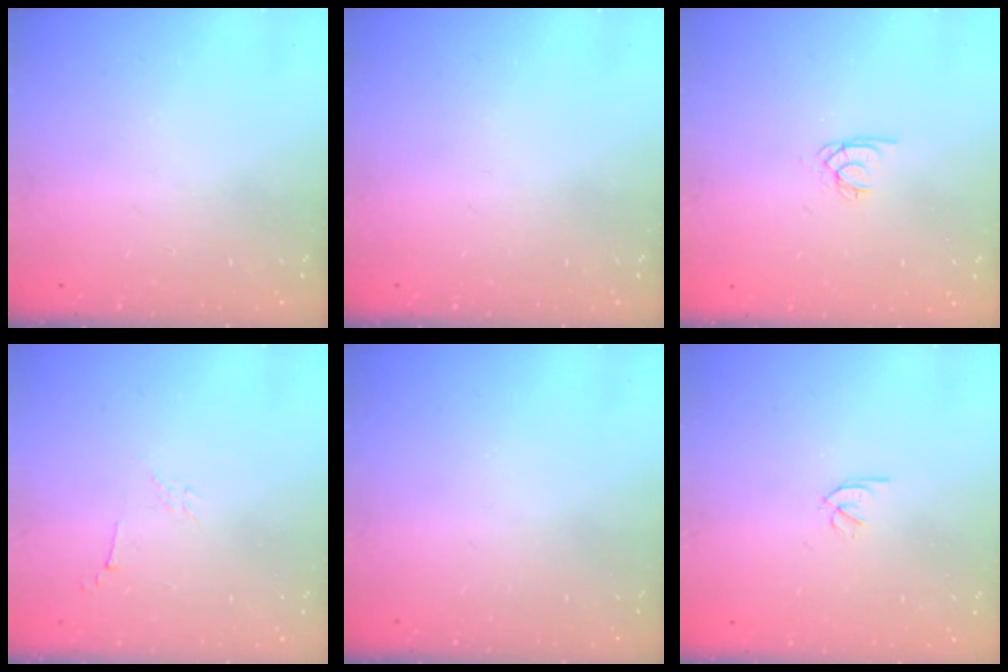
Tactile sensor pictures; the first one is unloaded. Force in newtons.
{"total": 0.0}
{"total": 1.9, "press": 1.9, "slide": 0.2}
{"total": 3.3, "press": 3.2, "slide": 0.8}
{"total": 0.0}
{"total": 1.8, "press": 1.7, "slide": 0.5}